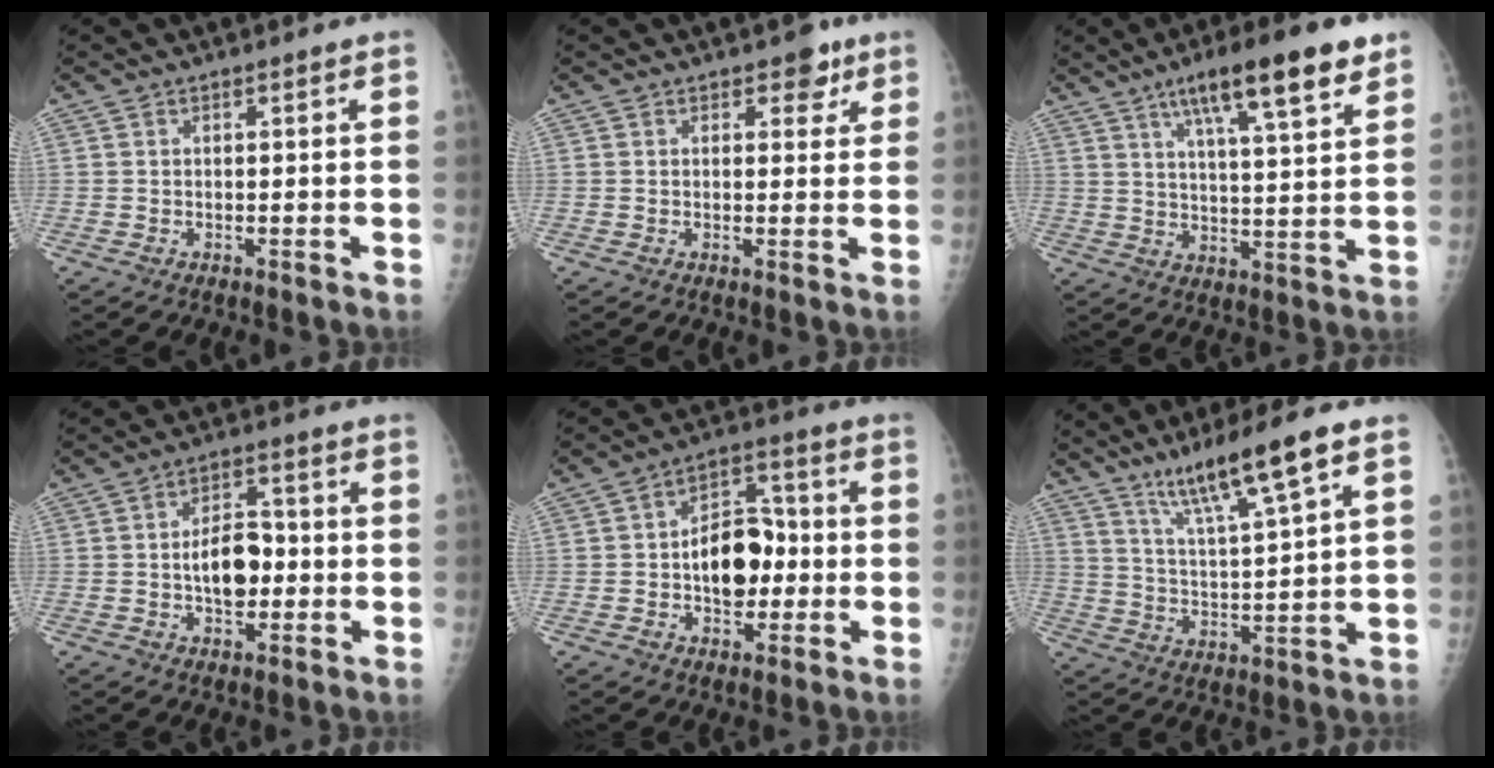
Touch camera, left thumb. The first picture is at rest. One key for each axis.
{"total": 3.5, "fx": 2.0, "fy": 2.3, "fz": 1.8, "tx": 0.005, "ty": -0.006, "tz": 0.021}
{"total": 15.1, "fx": 8.9, "fy": 2.9, "fz": 11.8, "tx": -0.172, "ty": -0.028, "tz": 0.137}
{"total": 8.6, "fx": -1.0, "fy": 5.3, "fz": 6.7, "tx": -0.085, "ty": 0.017, "tz": -0.019}
{"total": 12.1, "fx": -1.3, "fy": 8.2, "fz": 8.8, "tx": -0.089, "ty": 0.032, "tz": -0.024}
{"total": 12.7, "fx": 7.8, "fy": 0.8, "fz": 9.9, "tx": -0.179, "ty": -0.032, "tz": 0.143}